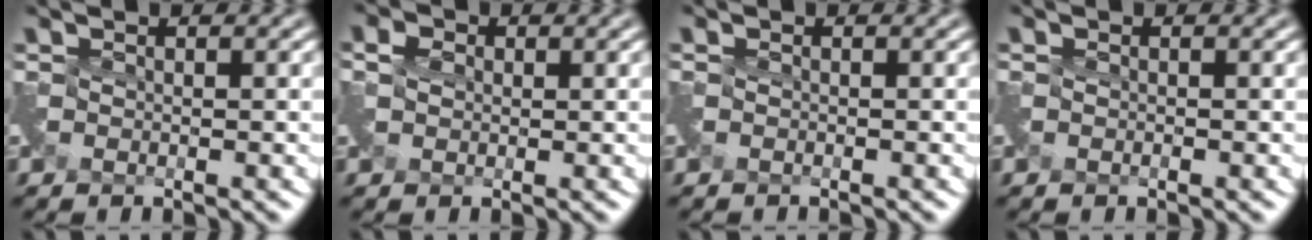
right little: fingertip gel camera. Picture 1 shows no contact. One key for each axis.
{"total": 0.8, "fx": 0.3, "fy": 0.7, "fz": 0.0, "tx": 0.000, "ty": 0.004, "tz": 0.006}
{"total": 0.7, "fx": -0.6, "fy": -0.2, "fz": -0.4, "tx": 0.008, "ty": -0.004, "tz": -0.014}
{"total": 0.0}